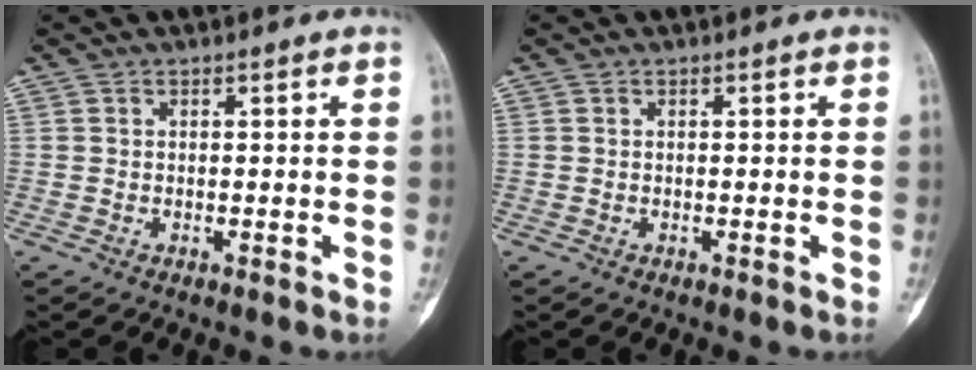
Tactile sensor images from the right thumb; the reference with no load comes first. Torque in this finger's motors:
{"motor_torque": [0.01, 0.01, 0.00, -0.01, 0.00]}